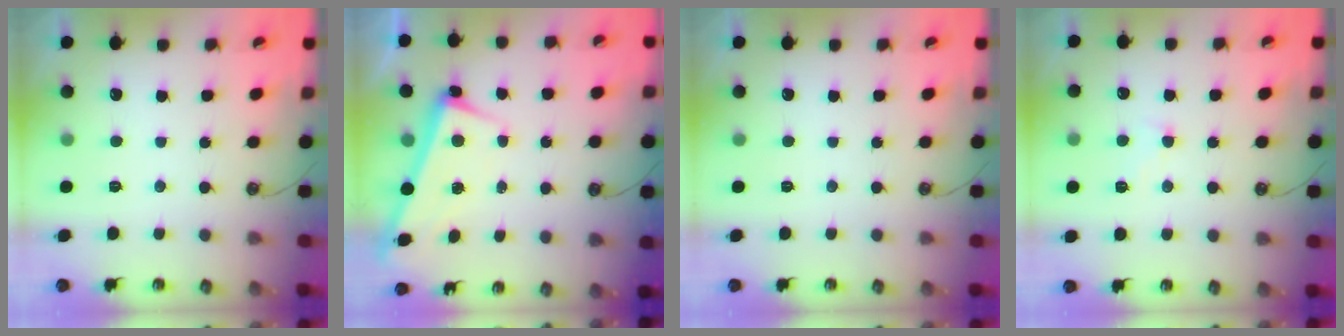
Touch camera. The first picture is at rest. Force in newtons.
{"total": 2.5, "press": 2.4, "slide": 0.7}
{"total": 0.0}
{"total": 0.9, "press": 0.7, "slide": 0.5}